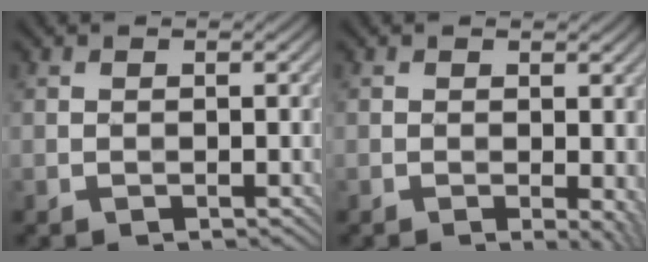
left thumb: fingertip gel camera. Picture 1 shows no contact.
{"total": 2.7, "force": [-0.2, 0.8, 2.5], "torque": [-0.032, -0.003, -0.004]}